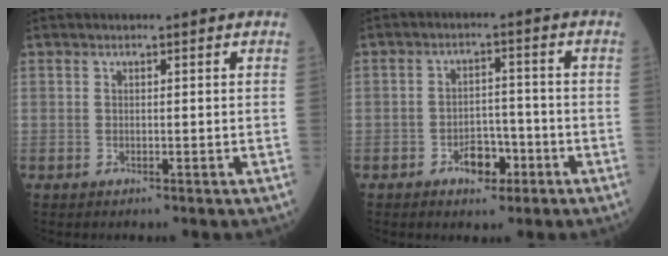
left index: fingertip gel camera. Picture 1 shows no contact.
{"total": 4.7, "force": [-2.5, 2.7, 2.9], "torque": [-0.045, 0.009, -0.039]}